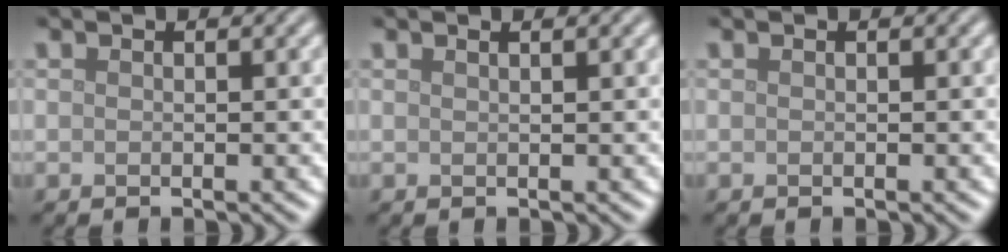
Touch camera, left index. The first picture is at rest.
{"total": 1.3, "force": [0.8, 0.5, 1.0], "torque": [-0.009, 0.001, 0.006]}
{"total": 0.0}